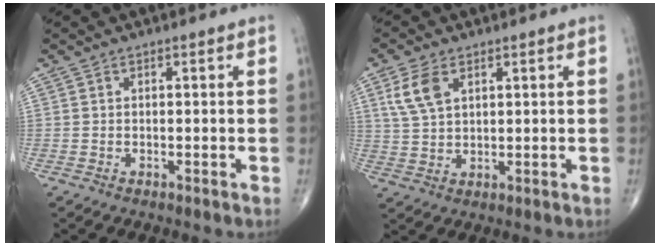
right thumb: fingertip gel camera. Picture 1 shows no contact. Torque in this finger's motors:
{"motor_torque": [-0.12, 0.15, 0.03, -0.03, 0.09]}